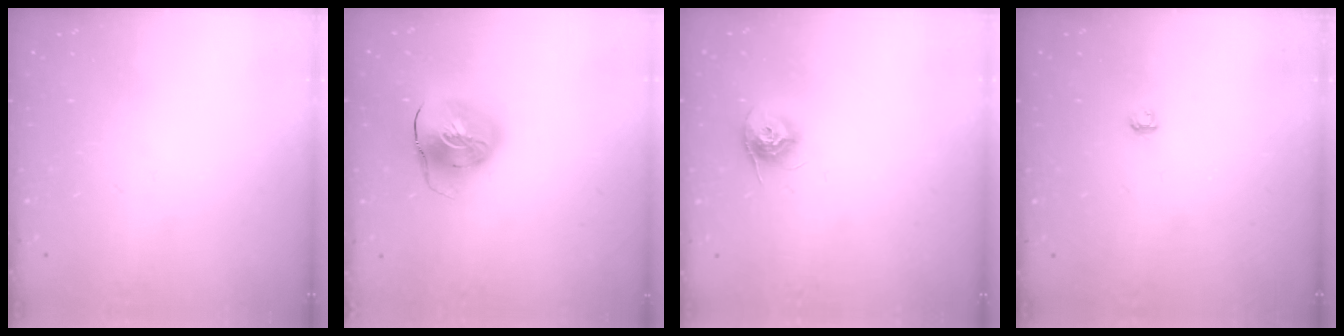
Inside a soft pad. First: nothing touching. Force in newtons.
{"total": 11.9, "press": 11.7, "slide": 1.8}
{"total": 9.6, "press": 9.6, "slide": 0.4}
{"total": 2.9, "press": 2.9, "slide": 0.3}